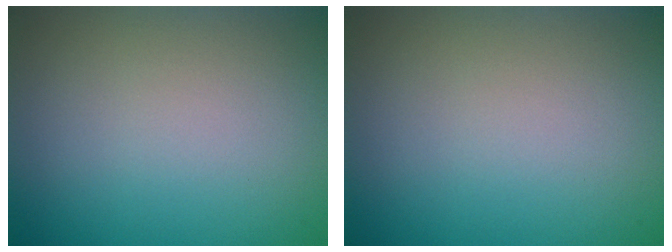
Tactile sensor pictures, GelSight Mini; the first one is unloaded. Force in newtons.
{"total": 0.0}